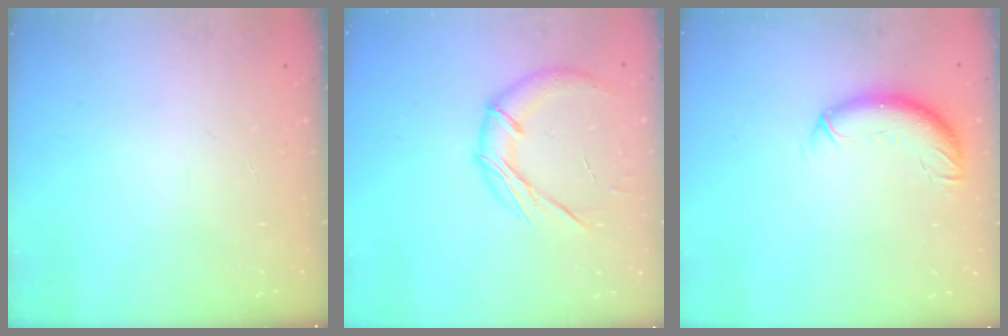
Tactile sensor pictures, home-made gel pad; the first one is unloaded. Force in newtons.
{"total": 11.8, "press": 11.8, "slide": 0.8}
{"total": 9.2, "press": 9.1, "slide": 1.8}